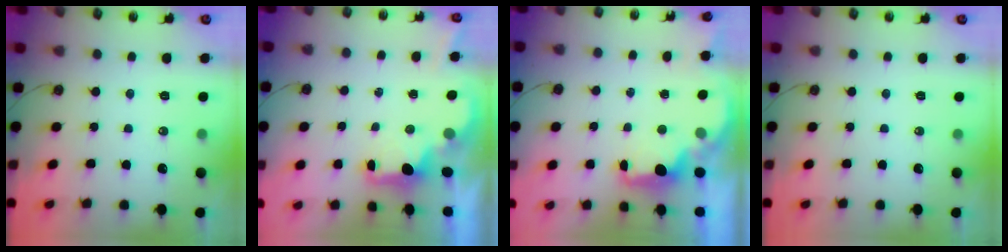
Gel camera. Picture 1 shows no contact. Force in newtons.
{"total": 1.9, "press": 1.7, "slide": 0.7}
{"total": 2.4, "press": 2.3, "slide": 0.8}
{"total": 0.0}